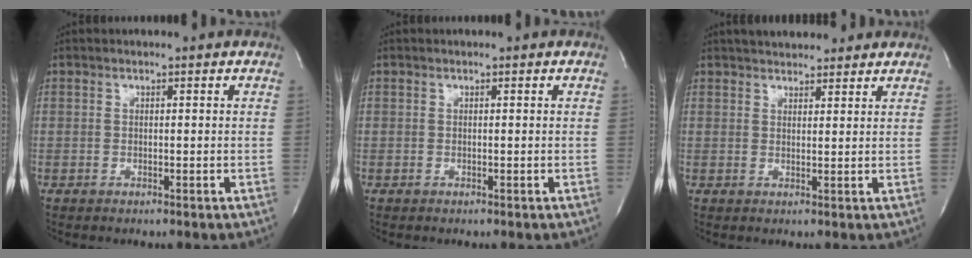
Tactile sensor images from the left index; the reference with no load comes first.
{"total": 0.0}
{"total": 8.1, "force": [7.2, 2.5, 2.8], "torque": [-0.036, 0.021, 0.097]}